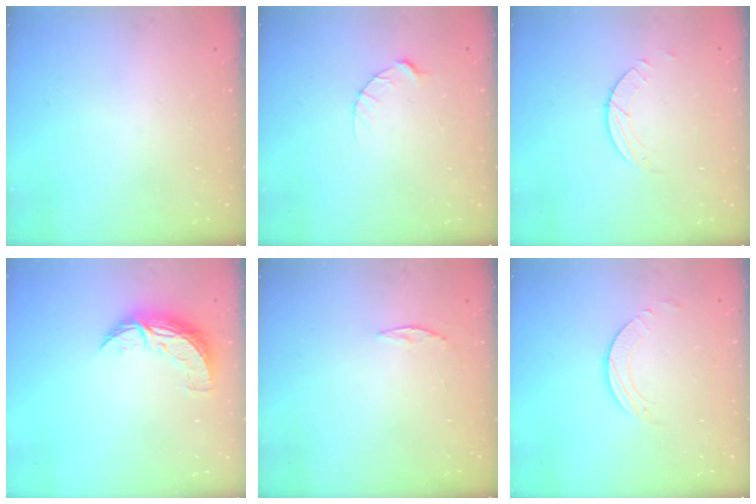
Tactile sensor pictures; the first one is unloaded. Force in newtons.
{"total": 4.7, "press": 4.7, "slide": 0.6}
{"total": 1.7, "press": 1.7, "slide": 0.2}
{"total": 8.4, "press": 8.4, "slide": 0.3}
{"total": 3.3, "press": 3.3, "slide": 0.4}
{"total": 1.9, "press": 1.9, "slide": 0.1}